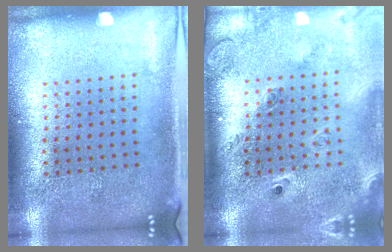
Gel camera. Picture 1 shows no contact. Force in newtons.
{"total": 2.6, "press": 1.8, "slide": 1.8}